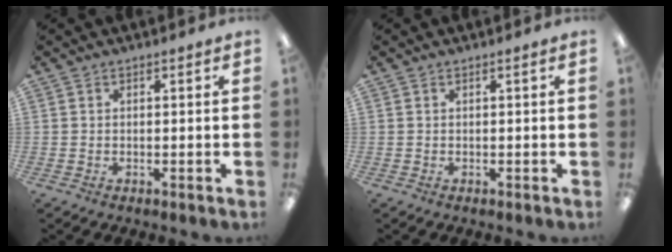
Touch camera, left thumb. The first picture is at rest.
{"total": 0.0}